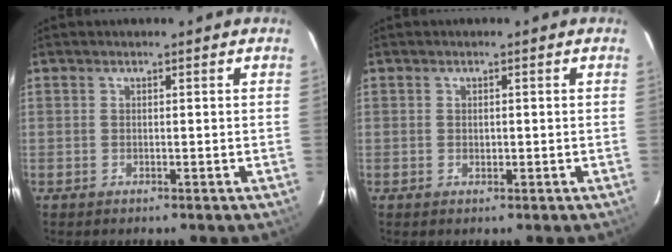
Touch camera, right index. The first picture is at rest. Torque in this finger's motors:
{"motor_torque": [-0.24, 0.03, -0.02, -0.01]}